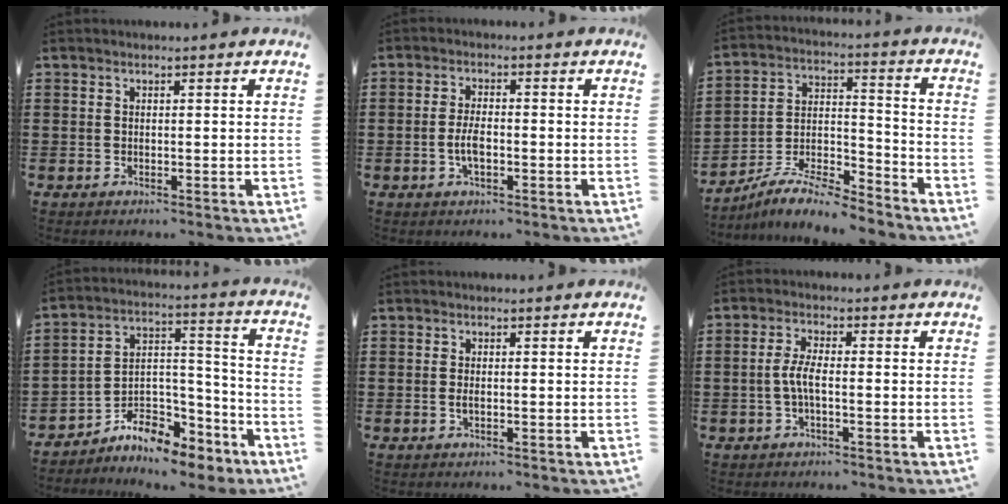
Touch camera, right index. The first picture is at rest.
{"total": 3.8, "force": [-1.0, 1.3, 3.4], "torque": [-0.076, -0.002, -0.023]}
{"total": 8.3, "force": [-7.7, 1.4, 2.9], "torque": [-0.054, 0.015, -0.150]}
{"total": 7.4, "force": [-6.7, 2.9, 1.2], "torque": [-0.011, 0.015, -0.125]}
{"total": 0.8, "force": [-0.2, 0.2, 0.7], "torque": [-0.014, -0.004, -0.003]}
{"total": 3.7, "force": [-0.9, 0.9, 3.5], "torque": [-0.085, -0.004, -0.026]}